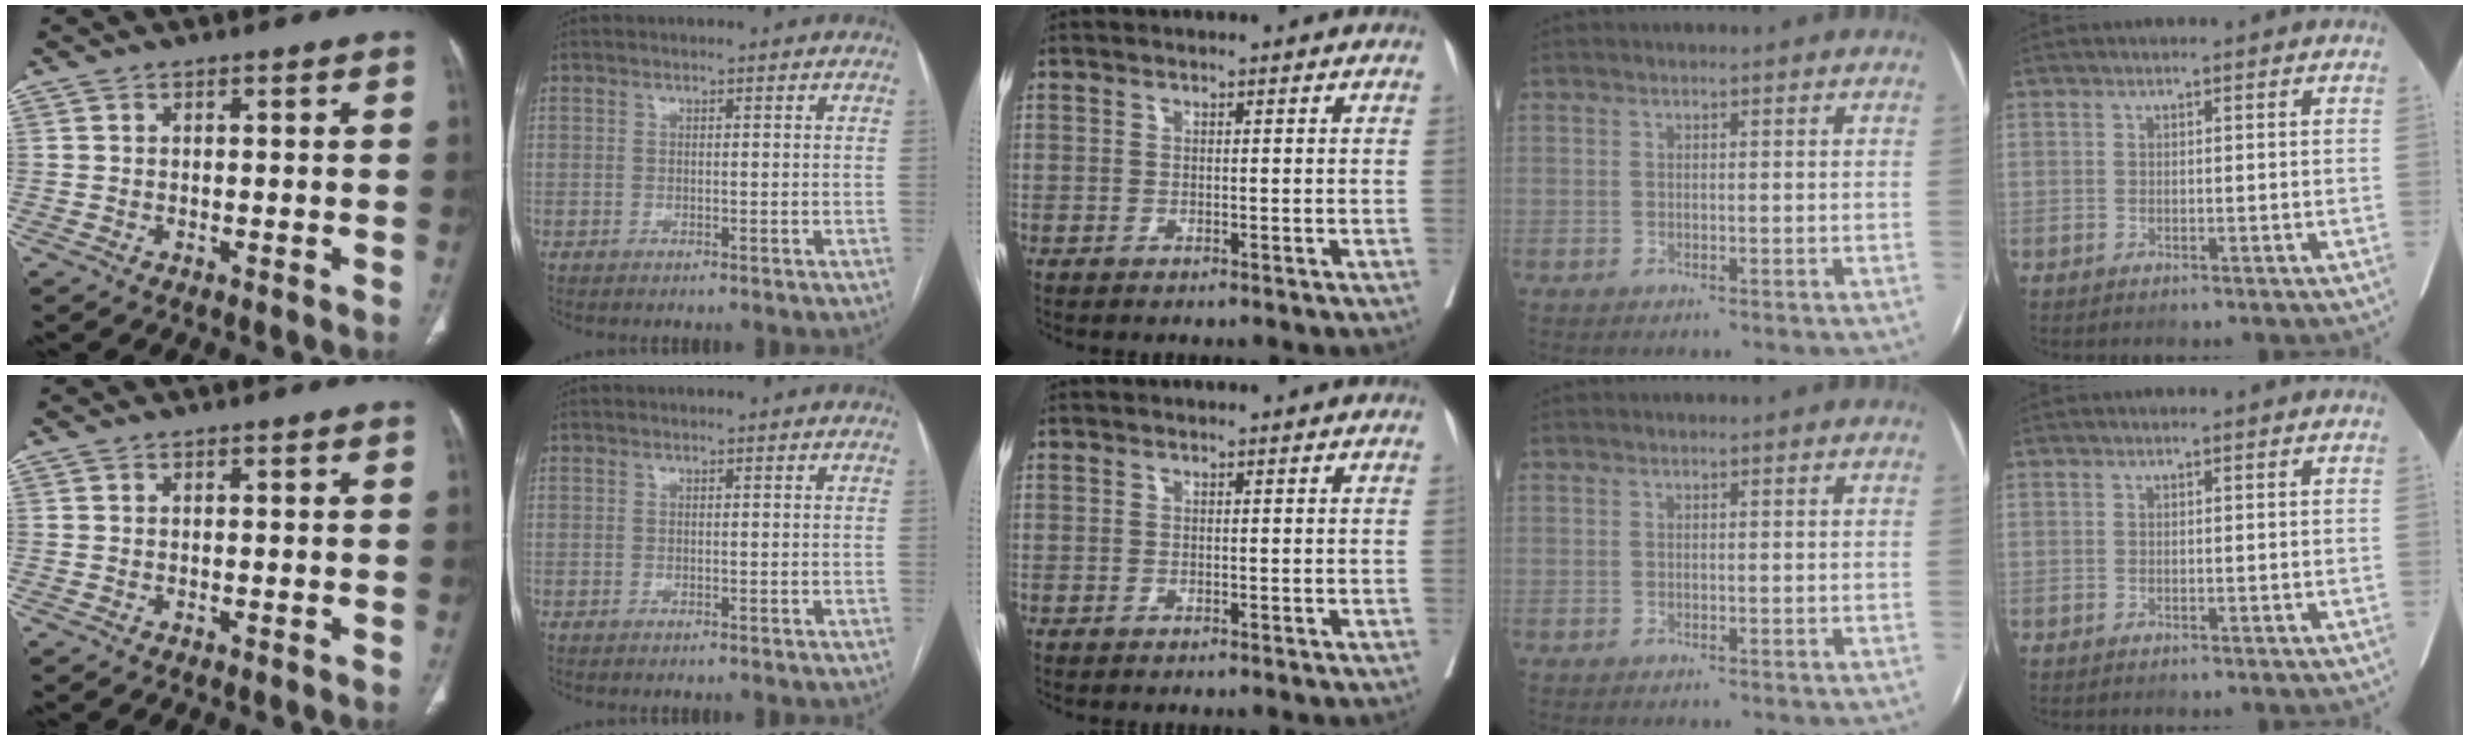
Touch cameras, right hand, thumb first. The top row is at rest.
{}